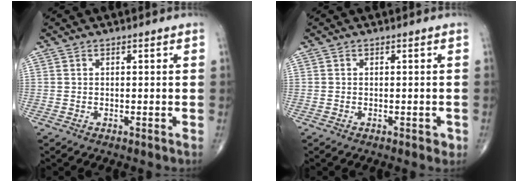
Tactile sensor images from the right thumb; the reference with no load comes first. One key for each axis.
{"total": 1.2, "fx": -0.5, "fy": 0.7, "fz": 0.8, "tx": -0.006, "ty": 0.000, "tz": -0.007}